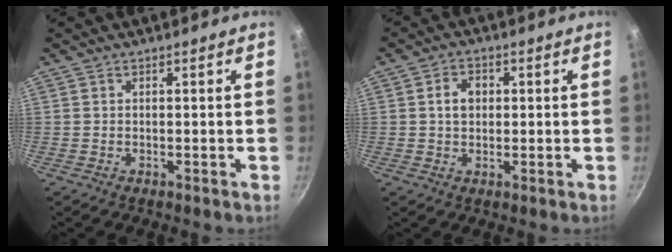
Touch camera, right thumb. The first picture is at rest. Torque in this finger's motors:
{"motor_torque": [0.33, 0.49, 0.50, -0.11, -0.02]}